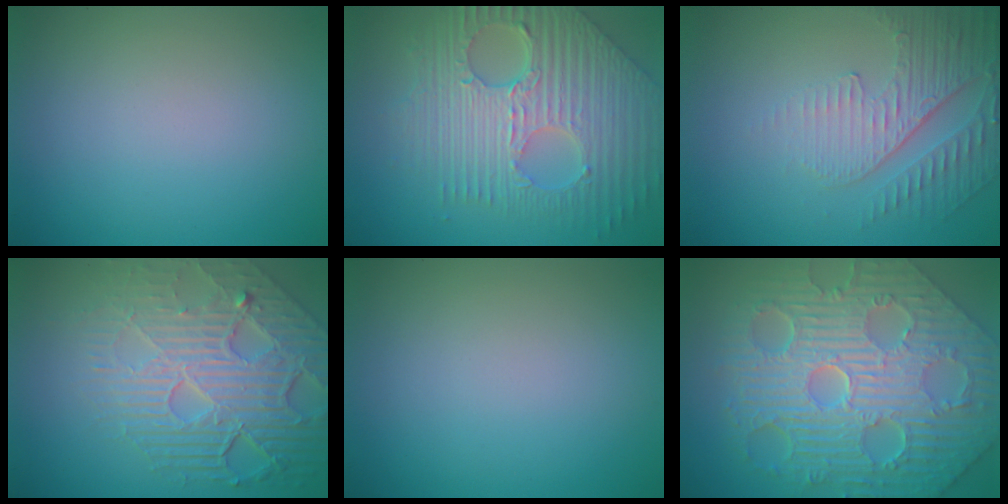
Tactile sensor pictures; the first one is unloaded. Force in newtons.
{"total": 9.8, "press": 6.7, "slide": 7.1}
{"total": 5.1, "press": 3.3, "slide": 3.9}
{"total": 8.6, "press": 5.8, "slide": 6.4}
{"total": 0.0}
{"total": 12.2, "press": 8.0, "slide": 9.1}